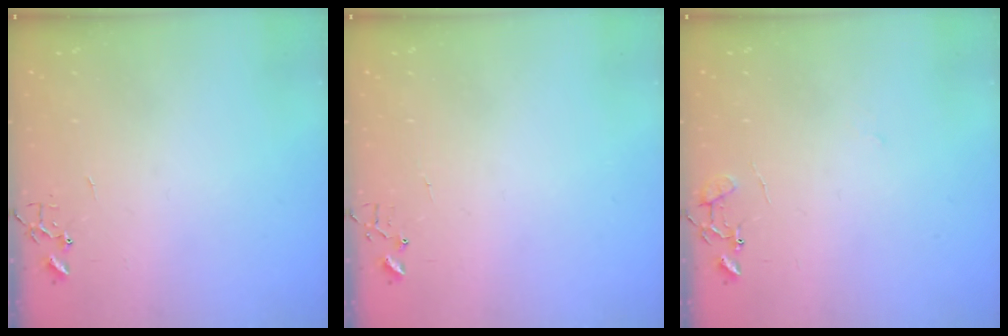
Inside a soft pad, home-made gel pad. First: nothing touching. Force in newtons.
{"total": 5.0, "press": 5.0, "slide": 0.4}
{"total": 8.7, "press": 8.7, "slide": 0.8}